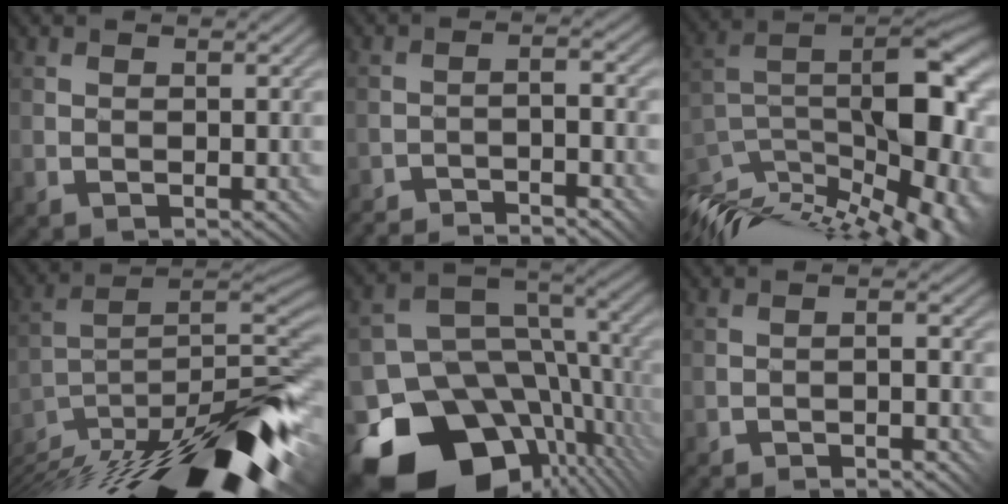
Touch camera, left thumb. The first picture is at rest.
{"total": 5.1, "force": [-4.8, 0.0, 1.6], "torque": [-0.024, 0.010, -0.088]}
{"total": 15.3, "force": [-7.8, 6.4, 11.5], "torque": [-0.194, -0.002, -0.128]}
{"total": 16.7, "force": [-11.6, 4.4, 11.2], "torque": [-0.192, -0.001, -0.193]}
{"total": 16.2, "force": [-7.1, 11.3, 9.2], "torque": [-0.192, -0.042, -0.095]}
{"total": 3.6, "force": [-3.5, 0.2, 1.1], "torque": [-0.015, 0.010, -0.061]}